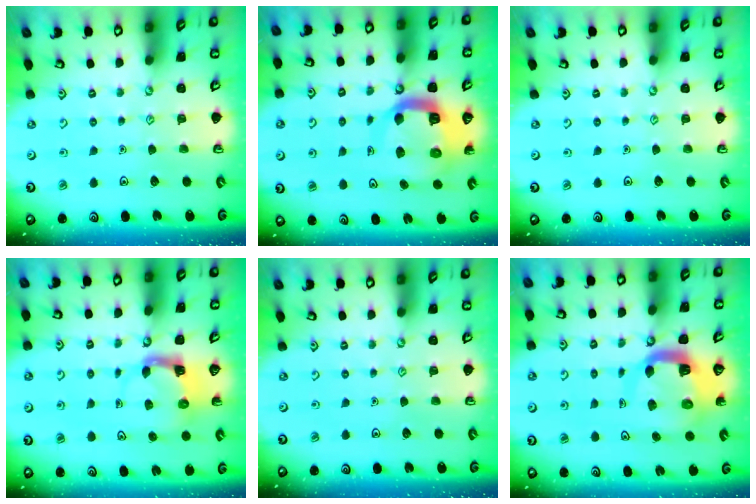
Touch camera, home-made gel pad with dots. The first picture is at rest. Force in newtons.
{"total": 10.8, "press": 10.8, "slide": 1.4}
{"total": 0.0}
{"total": 3.8, "press": 3.7, "slide": 0.7}
{"total": 0.0}
{"total": 9.4, "press": 9.4, "slide": 1.3}